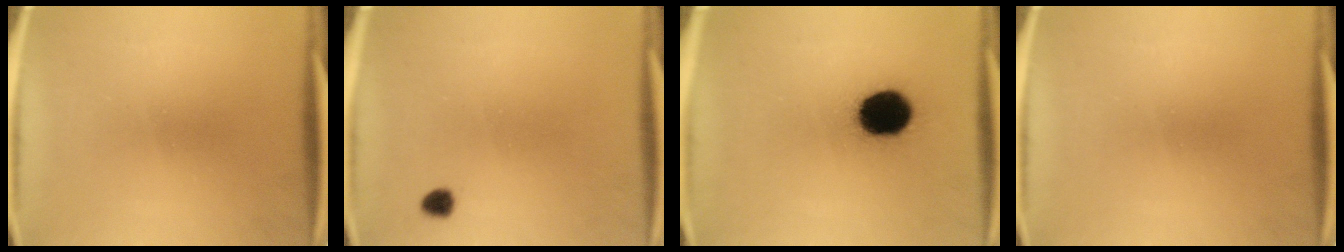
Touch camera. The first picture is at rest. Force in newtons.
{"total": 1.7}
{"total": 14.4}
{"total": 0.0}